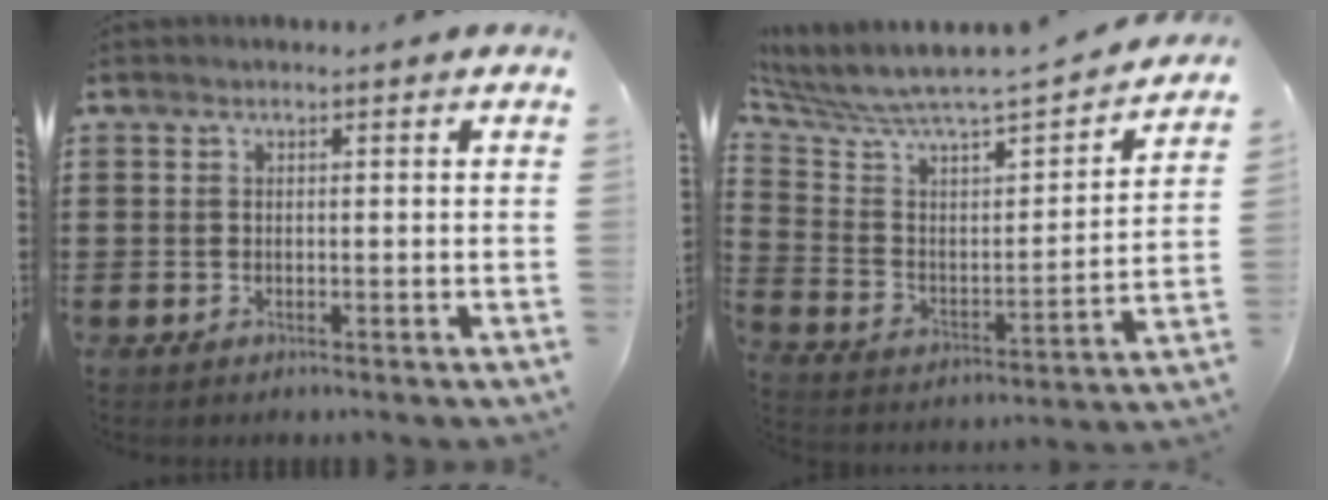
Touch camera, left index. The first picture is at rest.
{"total": 4.7, "force": [4.4, 0.7, 1.4], "torque": [-0.058, -0.056, 0.065]}